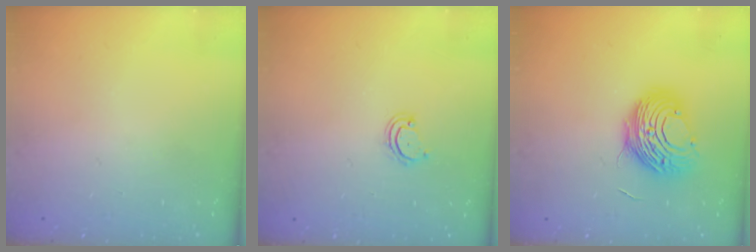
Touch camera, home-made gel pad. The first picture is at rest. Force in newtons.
{"total": 4.0, "press": 3.9, "slide": 0.4}
{"total": 11.0, "press": 11.0, "slide": 0.6}